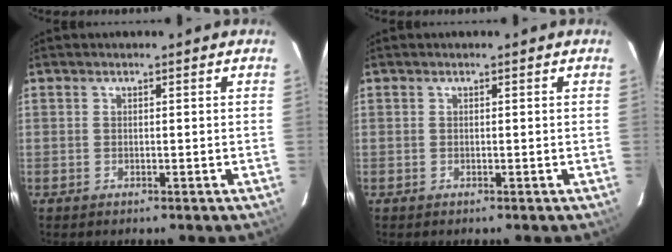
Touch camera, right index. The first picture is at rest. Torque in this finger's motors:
{"motor_torque": [0.03, 0.01, 0.00, 0.00]}